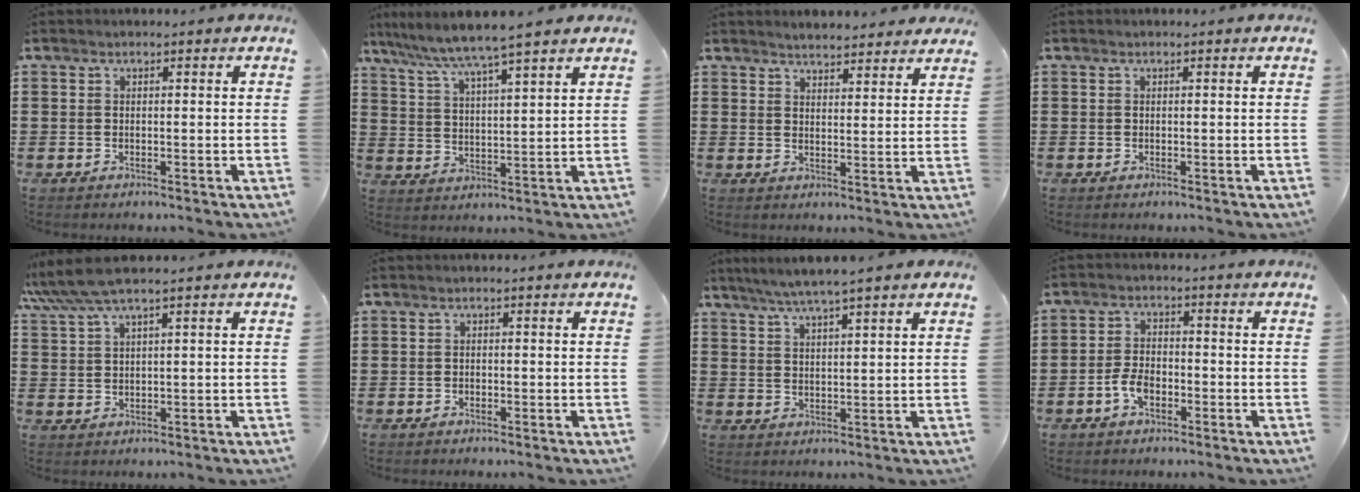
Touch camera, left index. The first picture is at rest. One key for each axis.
{"total": 5.2, "fx": 4.6, "fy": -0.8, "fz": 2.3, "tx": -0.067, "ty": -0.031, "tz": 0.074}
{"total": 3.2, "fx": 3.1, "fy": 0.2, "fz": 0.2, "tx": -0.013, "ty": -0.009, "tz": 0.059}
{"total": 0.0}
{"total": 4.5, "fx": 3.2, "fy": 0.2, "fz": 3.0, "tx": -0.075, "ty": -0.004, "tz": 0.055}
{"total": 0.6, "fx": -0.5, "fy": 0.3, "fz": 0.2, "tx": -0.006, "ty": 0.000, "tz": -0.011}
{"total": 4.3, "fx": 3.5, "fy": -0.3, "fz": 2.5, "tx": -0.056, "ty": -0.009, "tz": 0.061}
{"total": 3.9, "fx": -1.6, "fy": 2.1, "fz": 2.9, "tx": -0.072, "ty": -0.003, "tz": -0.035}